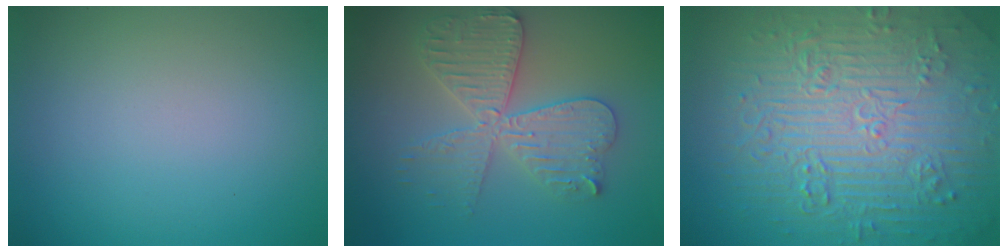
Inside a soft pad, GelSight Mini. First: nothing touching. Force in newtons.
{"total": 5.0, "press": 5.0, "slide": 0.6}
{"total": 11.1, "press": 7.4, "slide": 8.3}